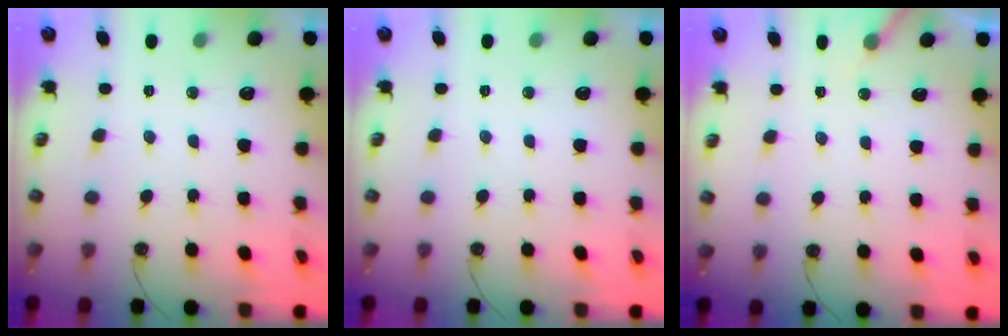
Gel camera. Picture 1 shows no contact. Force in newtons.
{"total": 0.0}
{"total": 4.0, "press": 4.0, "slide": 0.2}